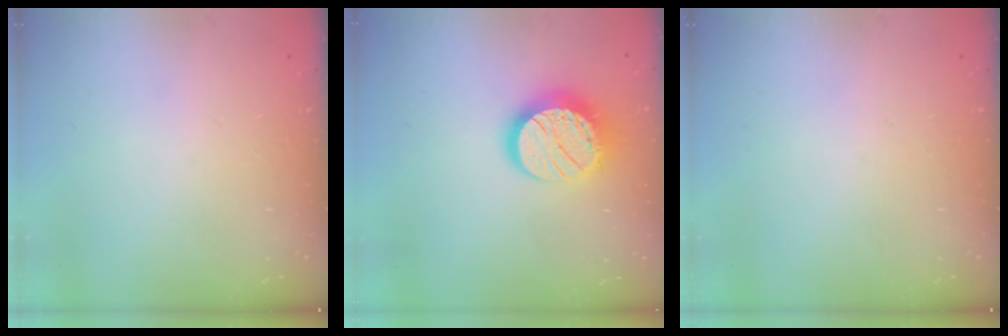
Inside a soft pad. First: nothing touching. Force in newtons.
{"total": 16.3, "press": 16.2, "slide": 1.1}
{"total": 0.0}